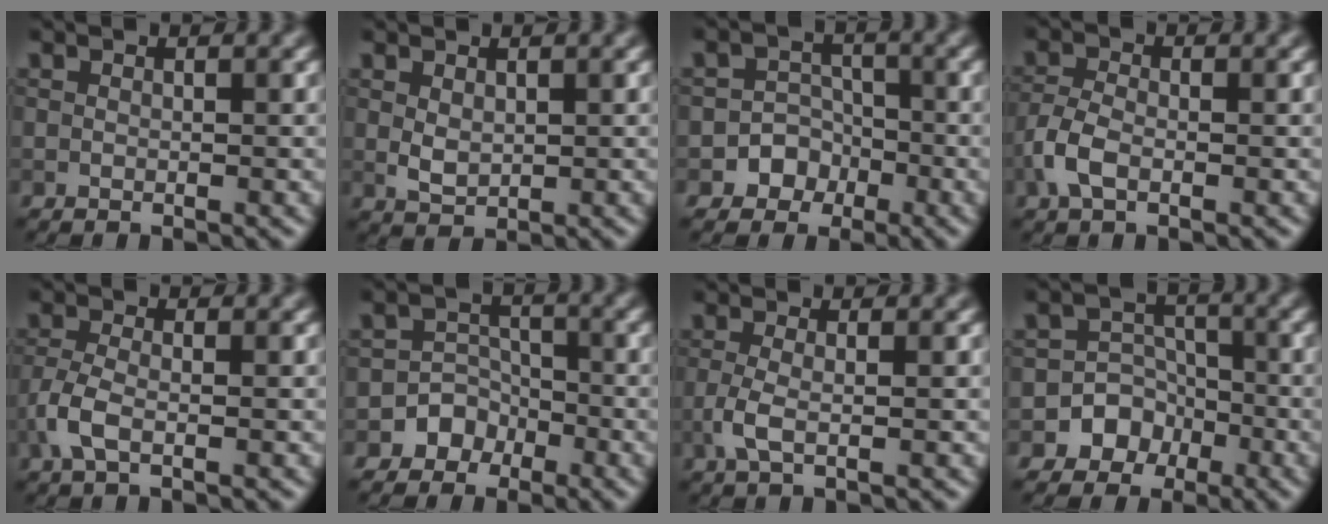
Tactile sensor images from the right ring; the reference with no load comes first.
{"total": 1.7, "force": [0.4, 1.2, 1.2], "torque": [-0.025, -0.002, 0.013]}
{"total": 3.9, "force": [-2.0, 3.3, 0.4], "torque": [0.033, 0.009, -0.048]}
{"total": 2.9, "force": [-1.2, 1.5, 2.2], "torque": [-0.051, 0.001, -0.034]}
{"total": 2.8, "force": [-1.1, 1.2, 2.4], "torque": [-0.060, -0.001, -0.029]}
{"total": 3.6, "force": [-2.1, 2.9, 0.2], "torque": [0.039, 0.013, -0.049]}
{"total": 2.1, "force": [-0.5, 0.6, 2.0], "torque": [-0.046, -0.001, -0.015]}
{"total": 5.4, "force": [-2.7, 4.6, 0.6], "torque": [0.030, 0.003, -0.069]}